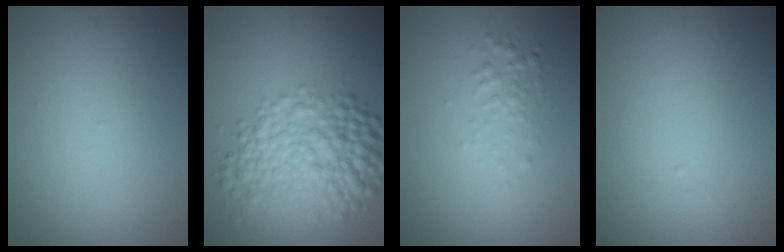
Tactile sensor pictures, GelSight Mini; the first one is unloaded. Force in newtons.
{"total": 7.6, "press": 7.6, "slide": 0.1}
{"total": 1.5, "press": 1.5, "slide": 0.1}
{"total": 0.0}